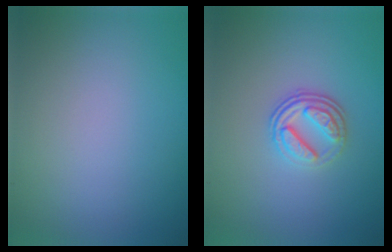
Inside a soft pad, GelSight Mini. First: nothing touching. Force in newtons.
{"total": 3.5, "press": 2.7, "slide": 2.2}